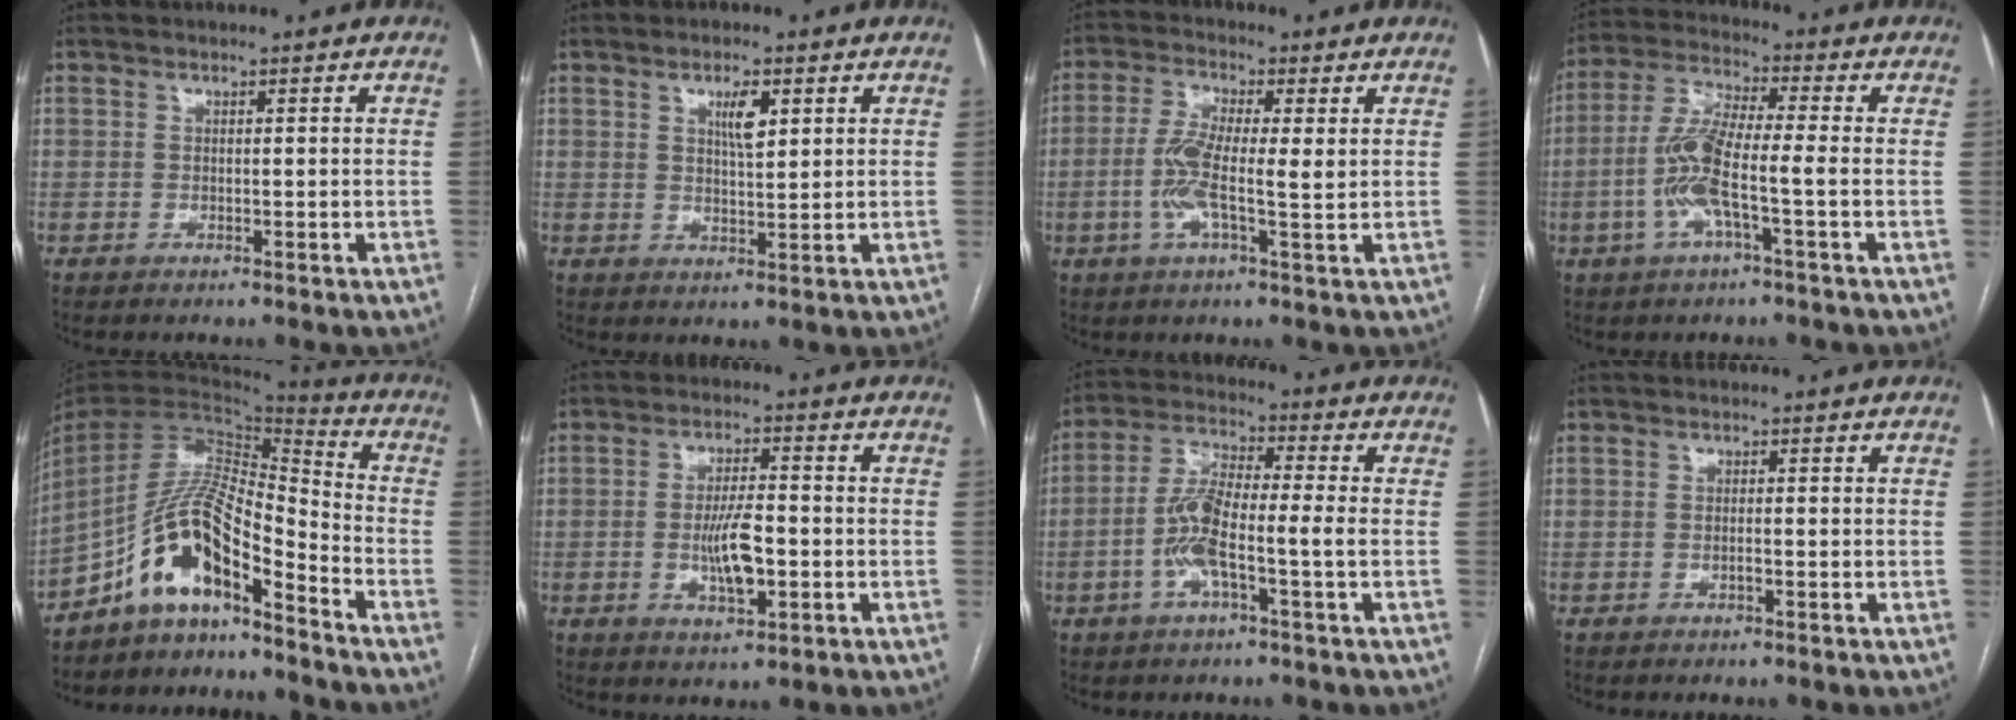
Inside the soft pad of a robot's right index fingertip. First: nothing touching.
{"total": 3.9, "force": [1.8, 1.0, 3.3], "torque": [-0.057, -0.001, 0.031]}
{"total": 7.6, "force": [-0.2, 1.1, 7.5], "torque": [-0.158, 0.003, -0.010]}
{"total": 9.7, "force": [-2.3, 0.9, 9.4], "torque": [-0.203, 0.009, -0.054]}
{"total": 12.1, "force": [-8.8, 2.5, 7.9], "torque": [-0.150, 0.025, -0.160]}
{"total": 7.2, "force": [-1.5, 2.1, 6.7], "torque": [-0.127, 0.000, -0.023]}
{"total": 8.9, "force": [-2.2, 1.0, 8.5], "torque": [-0.182, 0.015, -0.050]}
{"total": 0.9, "force": [-0.4, 0.1, 0.8], "torque": [-0.019, 0.000, -0.005]}